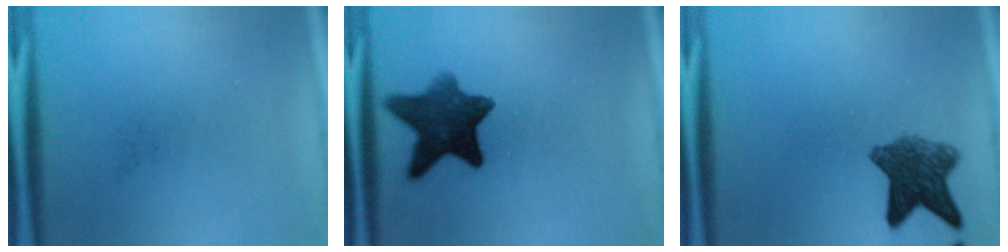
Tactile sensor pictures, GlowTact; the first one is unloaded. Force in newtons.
{"total": 10.3}
{"total": 7.4}